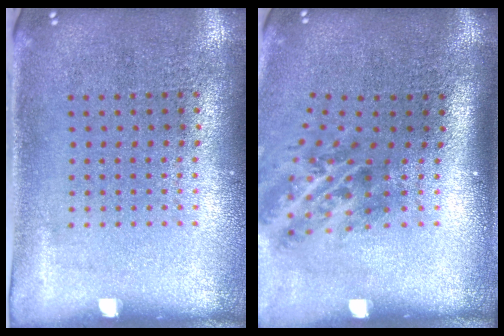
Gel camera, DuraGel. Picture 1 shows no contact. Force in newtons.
{"total": 2.1, "press": 1.3, "slide": 1.7}